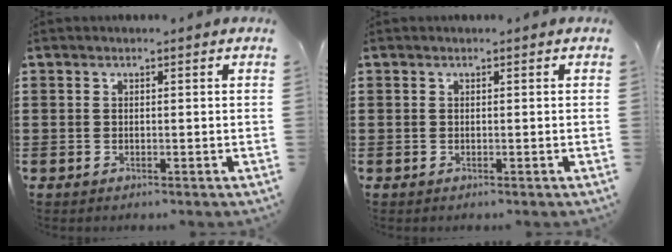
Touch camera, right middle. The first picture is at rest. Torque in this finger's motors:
{"motor_torque": [-0.87, -0.87, -0.06, 0.00]}